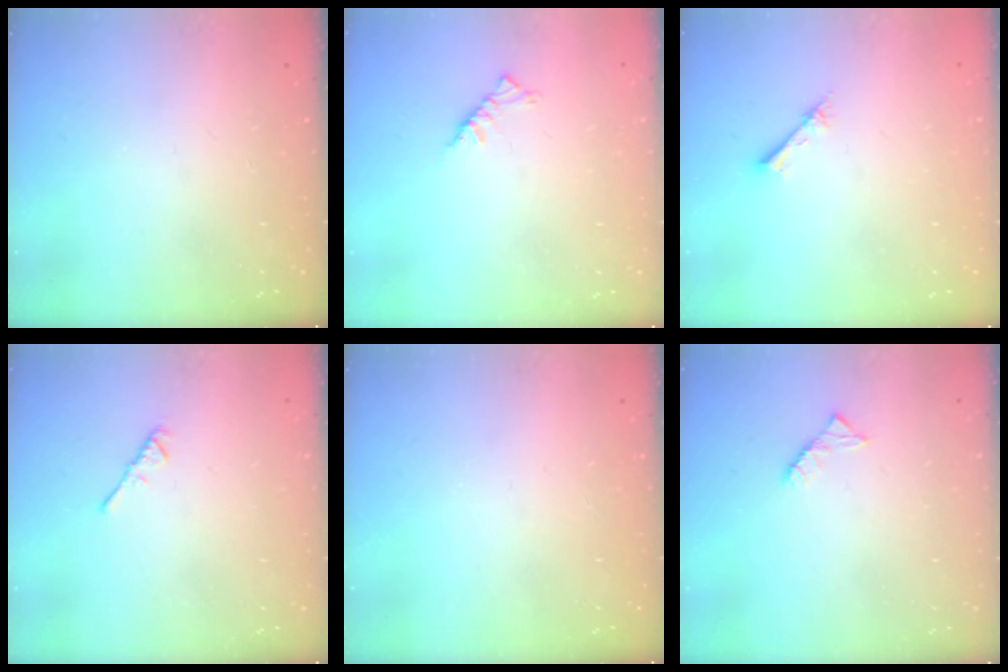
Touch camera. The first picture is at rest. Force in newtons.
{"total": 4.5, "press": 4.5, "slide": 0.7}
{"total": 2.3, "press": 2.3, "slide": 0.3}
{"total": 2.4, "press": 2.3, "slide": 0.6}
{"total": 0.0}
{"total": 2.6, "press": 2.6, "slide": 0.4}